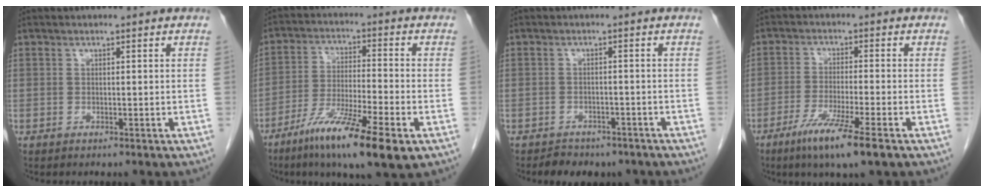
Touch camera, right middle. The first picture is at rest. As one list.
[{"total": 13.7, "force": [-7.6, 1.0, 11.3], "torque": [-0.208, -0.031, -0.129]}, {"total": 5.6, "force": [-4.5, 2.8, 1.7], "torque": [-0.025, 0.005, -0.055]}, {"total": 8.3, "force": [-4.9, -0.3, 6.7], "torque": [-0.125, -0.024, -0.087]}]